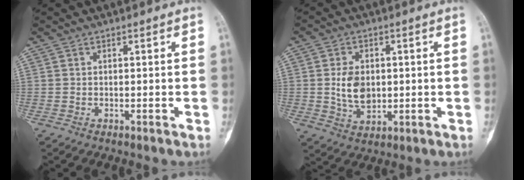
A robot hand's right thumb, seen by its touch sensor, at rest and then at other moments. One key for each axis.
{"total": 7.5, "fx": 0.3, "fy": 5.3, "fz": 5.3, "tx": -0.079, "ty": -0.006, "tz": 0.014}